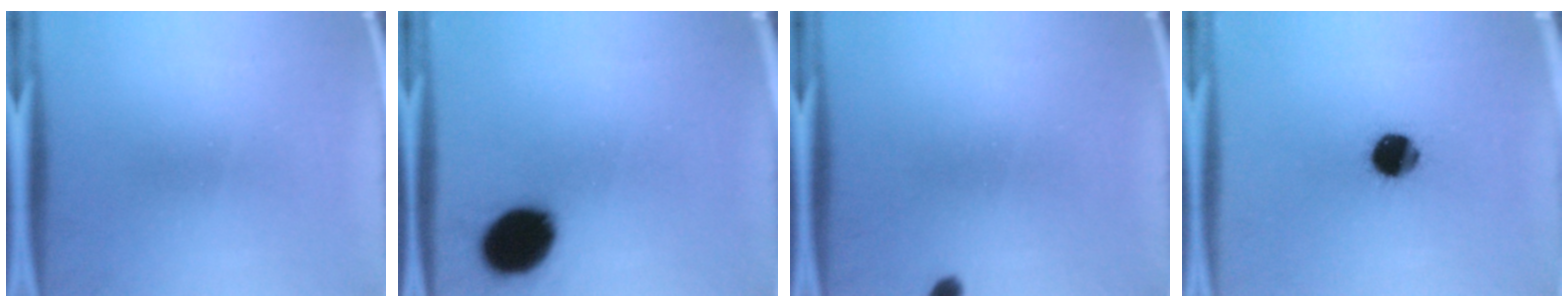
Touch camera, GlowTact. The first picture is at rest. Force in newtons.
{"total": 13.1}
{"total": 1.3}
{"total": 9.8}